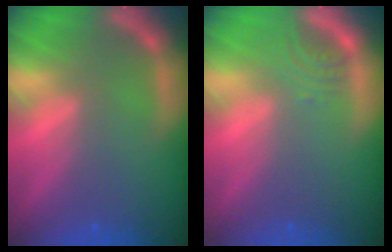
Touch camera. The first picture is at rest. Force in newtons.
{"total": 2.0}